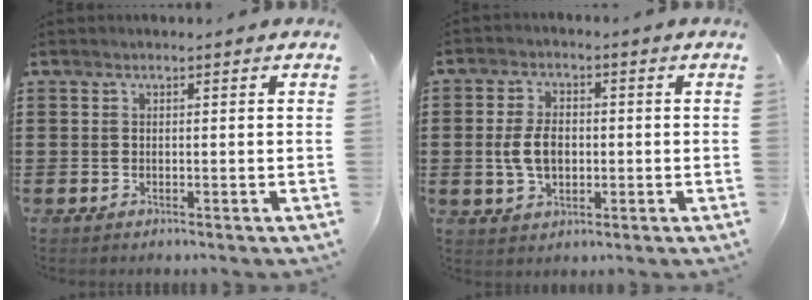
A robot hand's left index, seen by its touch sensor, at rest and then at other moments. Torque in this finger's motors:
{"motor_torque": [1.11, 0.21, 0.51, 0.14]}